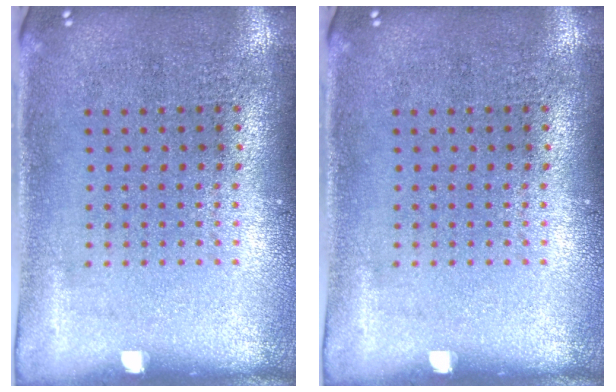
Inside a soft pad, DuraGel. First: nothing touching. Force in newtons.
{"total": 0.0}